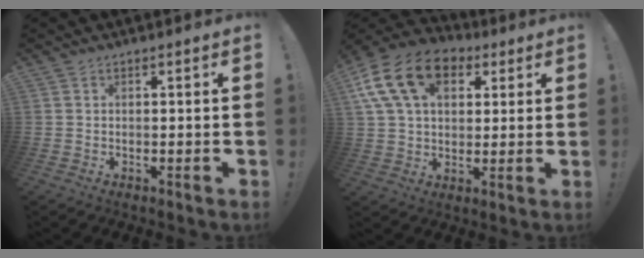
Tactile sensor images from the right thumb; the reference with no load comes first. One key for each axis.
{"total": 18.6, "fx": 7.3, "fy": 12.5, "fz": 11.7, "tx": -0.208, "ty": -0.018, "tz": 0.133}